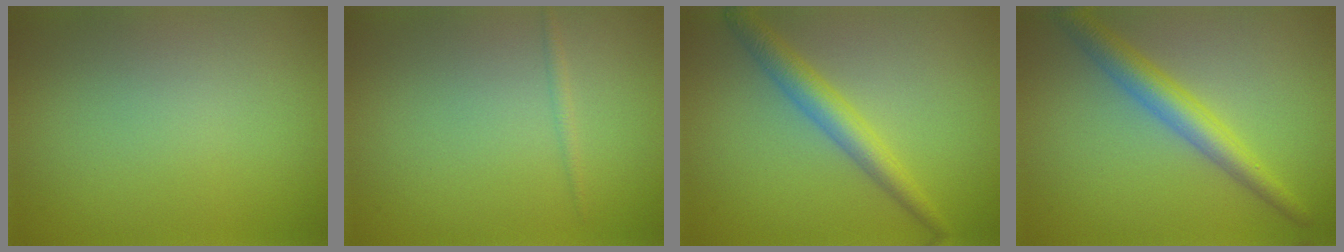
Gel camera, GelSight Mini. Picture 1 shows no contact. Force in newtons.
{"total": 0.7, "press": 0.7, "slide": 0.1}
{"total": 3.3, "press": 3.3, "slide": 0.0}
{"total": 4.0, "press": 4.0, "slide": 0.1}